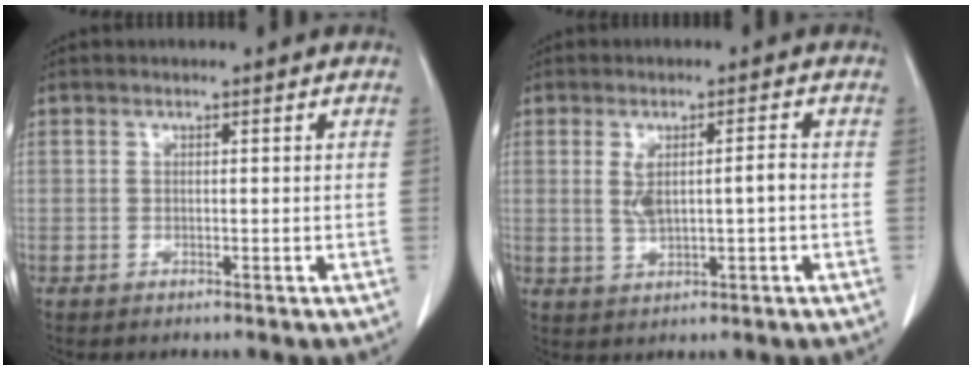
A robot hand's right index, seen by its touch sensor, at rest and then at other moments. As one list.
[{"total": 3.9, "force": [0.2, 0.9, 3.8], "torque": [-0.071, 0.006, 0.009]}]